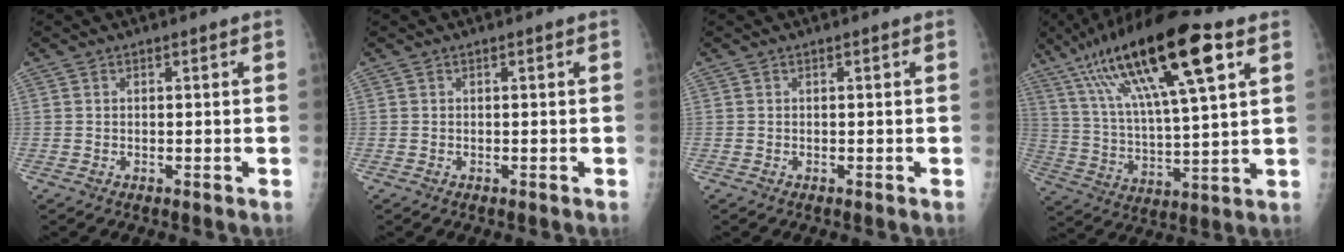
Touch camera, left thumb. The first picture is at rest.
{"total": 0.0}
{"total": 0.0}
{"total": 23.7, "force": [11.8, 5.7, 19.7], "torque": [-0.351, -0.008, 0.208]}